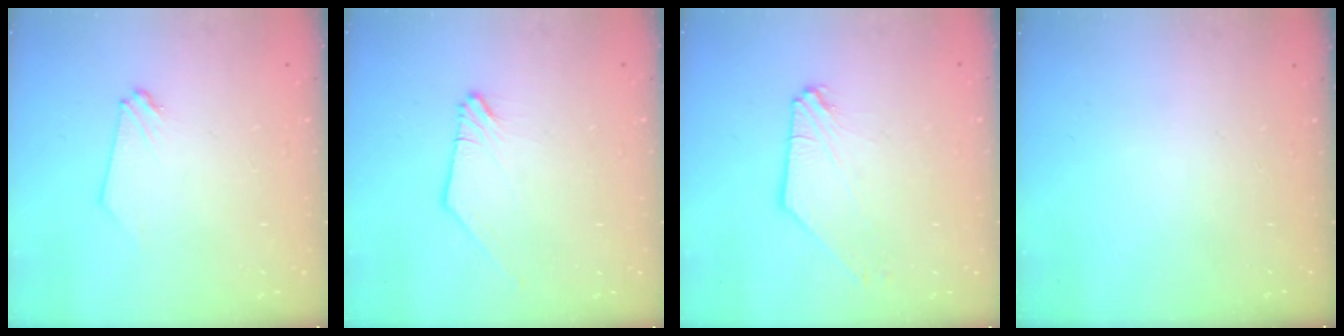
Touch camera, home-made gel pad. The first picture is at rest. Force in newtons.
{"total": 0.0}
{"total": 2.5, "press": 2.5, "slide": 0.4}
{"total": 0.0}